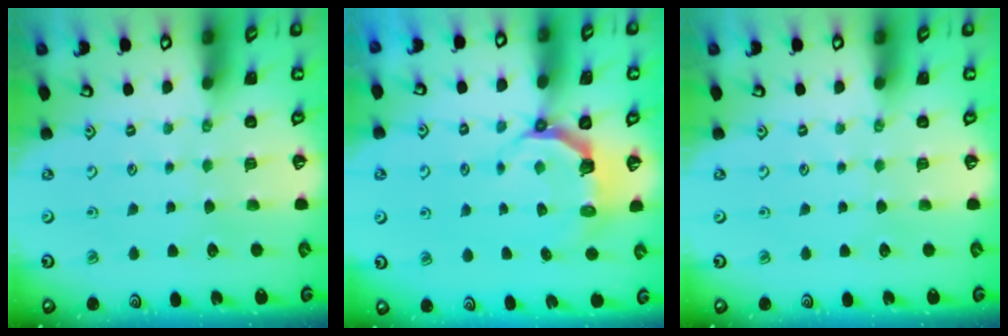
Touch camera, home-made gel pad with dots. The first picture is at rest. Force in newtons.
{"total": 5.4, "press": 3.7, "slide": 3.9}
{"total": 0.0}